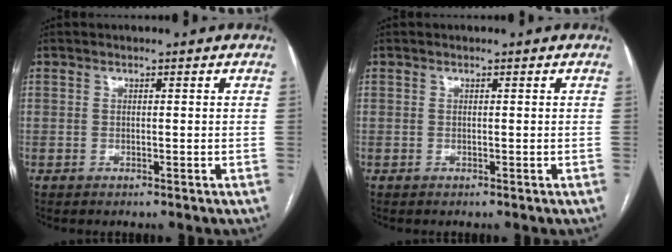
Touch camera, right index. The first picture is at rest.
{"total": 0.0}